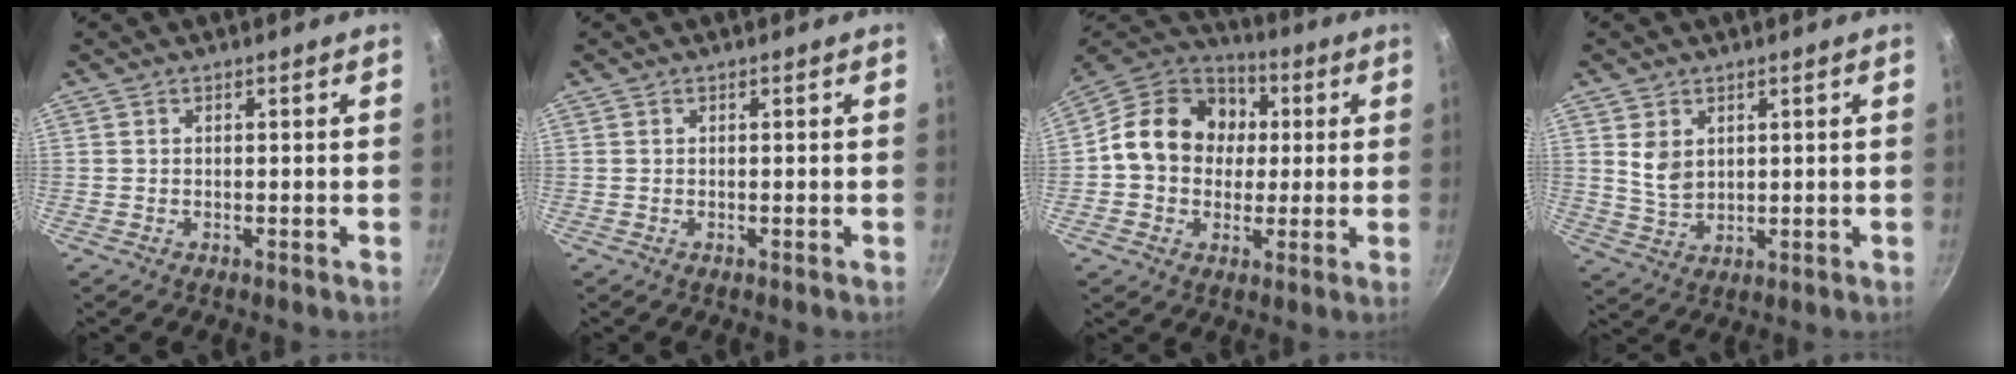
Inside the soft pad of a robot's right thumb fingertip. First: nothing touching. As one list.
[{"total": 0.0}, {"total": 17.2, "force": [1.5, 14.6, 8.9], "torque": [-0.115, 0.033, 0.010]}, {"total": 5.4, "force": [1.7, 3.8, 3.4], "torque": [-0.052, -0.017, 0.042]}]